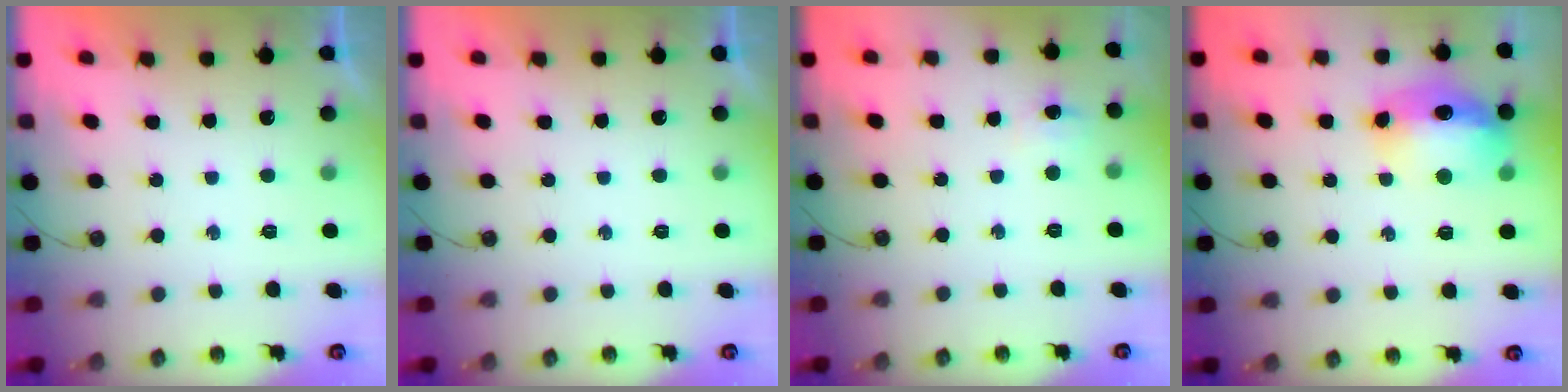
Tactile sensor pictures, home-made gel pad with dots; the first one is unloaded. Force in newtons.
{"total": 0.0}
{"total": 5.8, "press": 2.7, "slide": 5.2}
{"total": 14.6, "press": 14.5, "slide": 1.6}